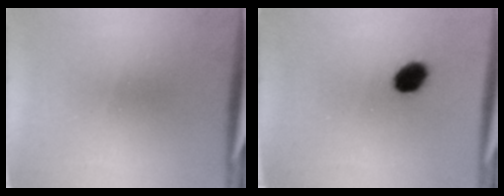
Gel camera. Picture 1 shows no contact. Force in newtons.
{"total": 5.6}